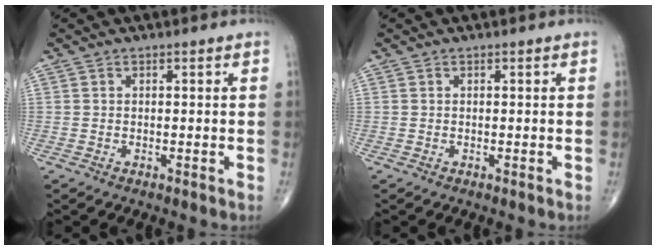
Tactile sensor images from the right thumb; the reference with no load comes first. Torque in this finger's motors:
{"motor_torque": [0.00, 0.00, -0.01, 0.01, 0.00]}